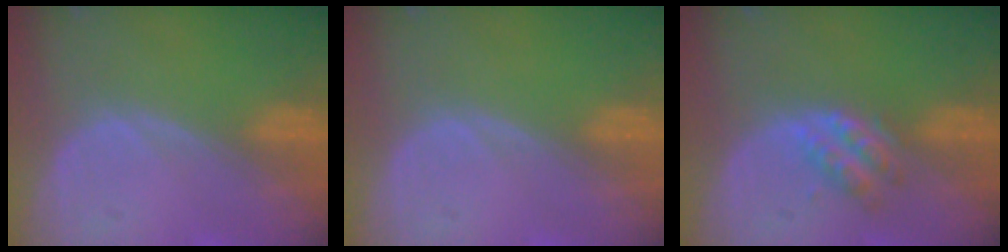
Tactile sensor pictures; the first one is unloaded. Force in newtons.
{"total": 0.0}
{"total": 4.8, "press": 4.2, "slide": 2.3}